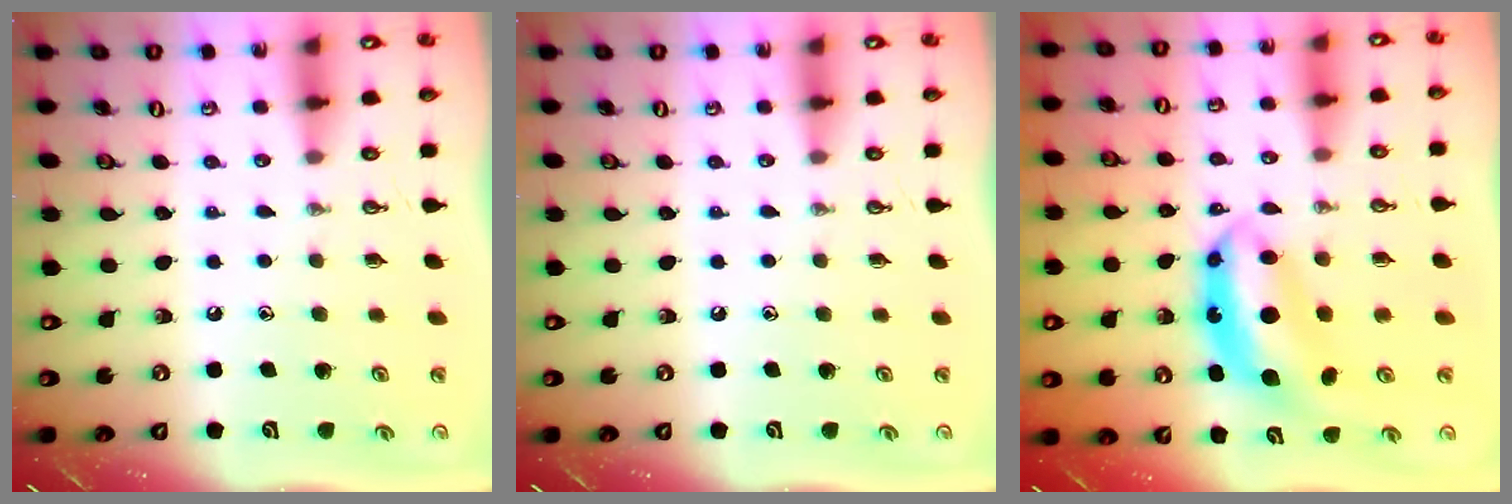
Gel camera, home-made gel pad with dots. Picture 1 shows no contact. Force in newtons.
{"total": 0.0}
{"total": 8.3, "press": 8.3, "slide": 0.7}